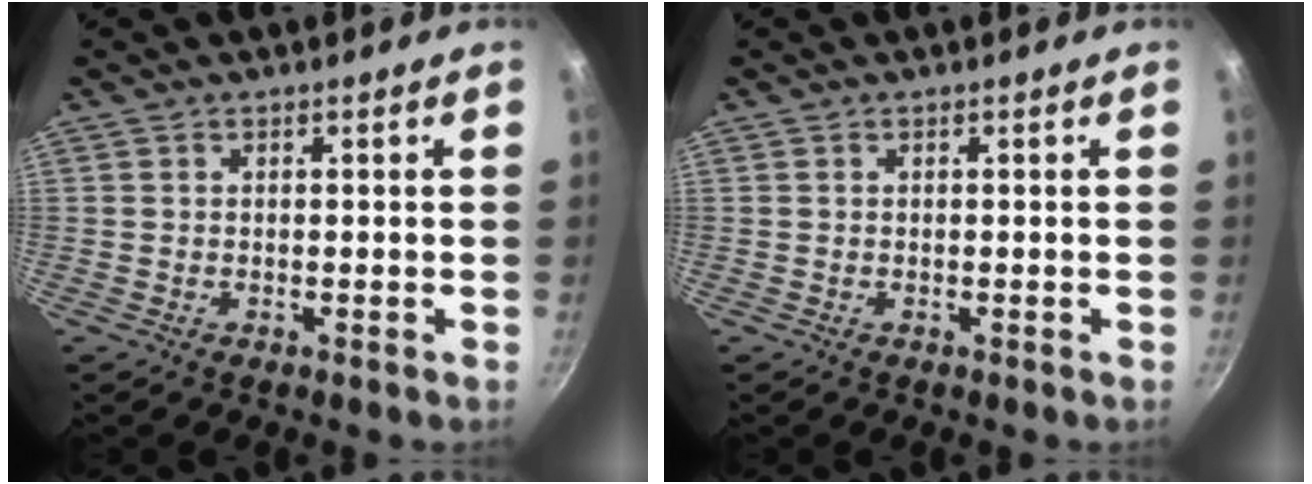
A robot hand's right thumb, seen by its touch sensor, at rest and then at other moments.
{"total": 0.0}